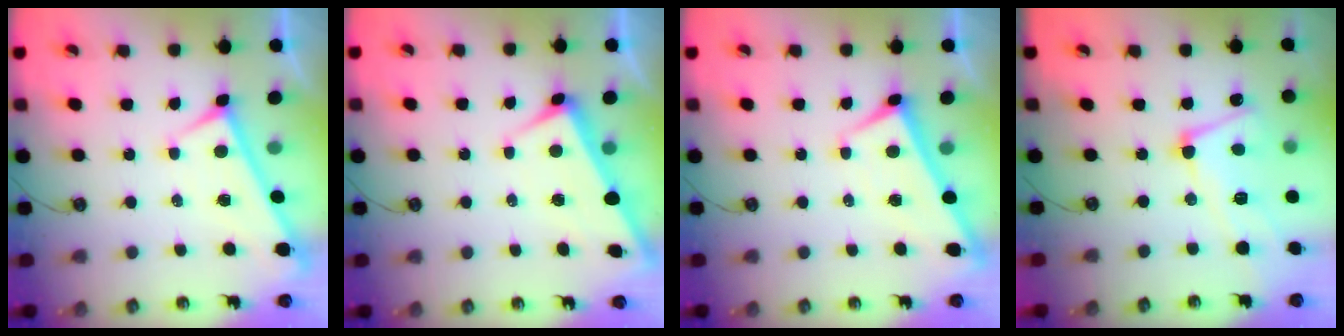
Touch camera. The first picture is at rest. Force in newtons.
{"total": 3.0, "press": 2.9, "slide": 0.6}
{"total": 2.1, "press": 2.1, "slide": 0.3}
{"total": 5.7, "press": 5.6, "slide": 1.4}